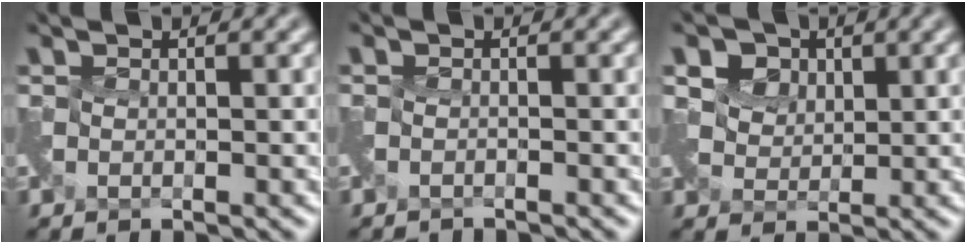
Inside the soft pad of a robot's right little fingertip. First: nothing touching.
{"total": 1.6, "force": [-1.5, -0.3, -0.5], "torque": [0.010, -0.015, -0.034]}
{"total": 8.1, "force": [4.8, 5.2, 3.7], "torque": [-0.062, 0.031, 0.056]}